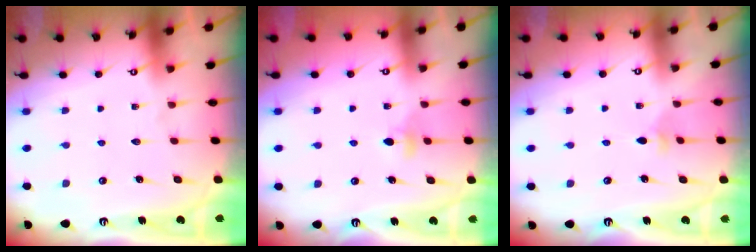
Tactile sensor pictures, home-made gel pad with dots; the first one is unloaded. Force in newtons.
{"total": 3.8, "press": 3.7, "slide": 0.7}
{"total": 3.4, "press": 3.3, "slide": 0.8}